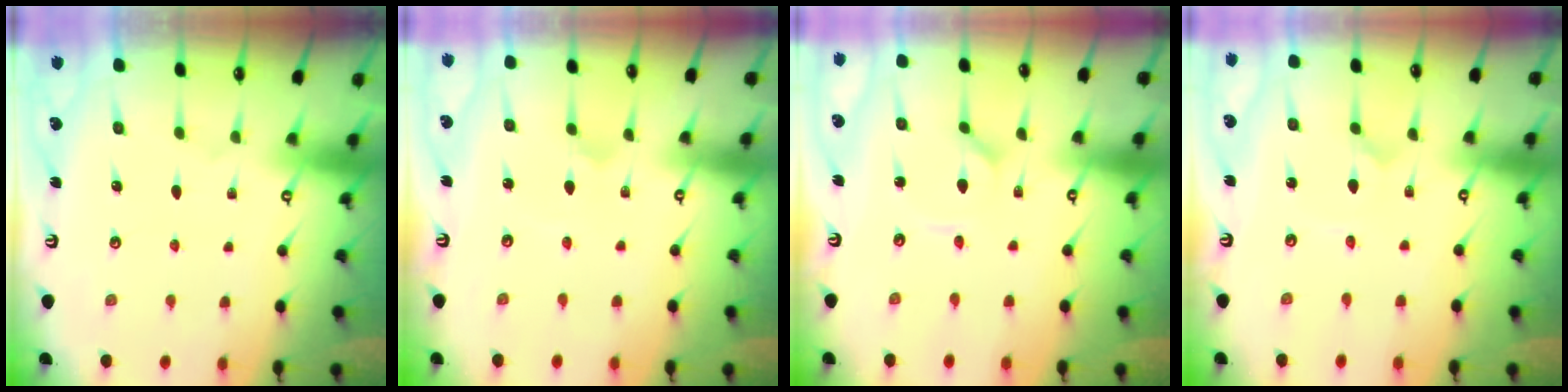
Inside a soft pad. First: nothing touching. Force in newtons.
{"total": 2.0, "press": 2.0, "slide": 0.2}
{"total": 1.1, "press": 1.1, "slide": 0.2}
{"total": 0.0}